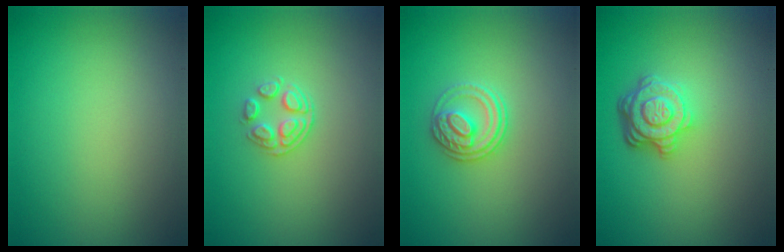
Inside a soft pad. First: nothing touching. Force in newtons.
{"total": 2.1, "press": 1.4, "slide": 1.5}
{"total": 2.8, "press": 2.7, "slide": 1.0}
{"total": 4.5, "press": 3.3, "slide": 3.1}